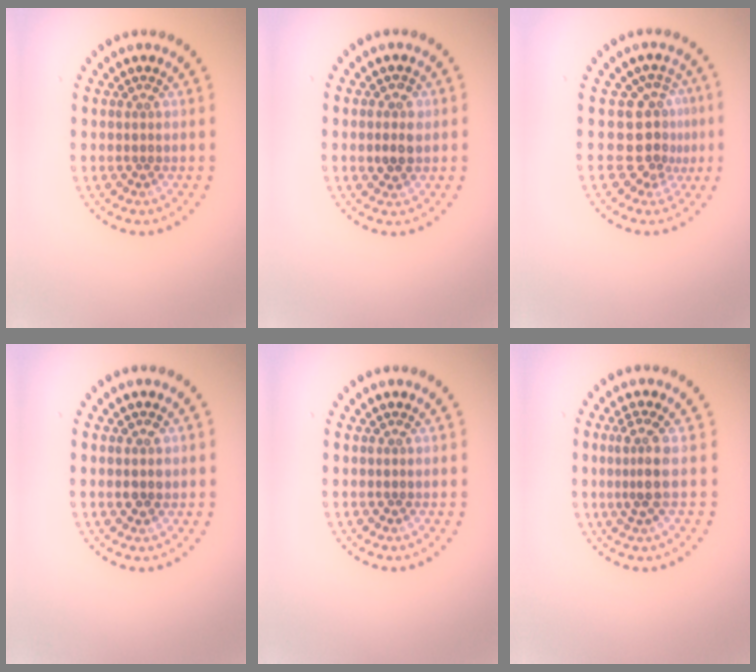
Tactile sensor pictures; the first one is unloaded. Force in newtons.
{"total": 2.0, "press": 2.0, "slide": 0.3}
{"total": 3.5, "press": 2.6, "slide": 2.4}
{"total": 1.4, "press": 1.4, "slide": 0.3}
{"total": 0.0}
{"total": 2.5, "press": 1.8, "slide": 1.8}